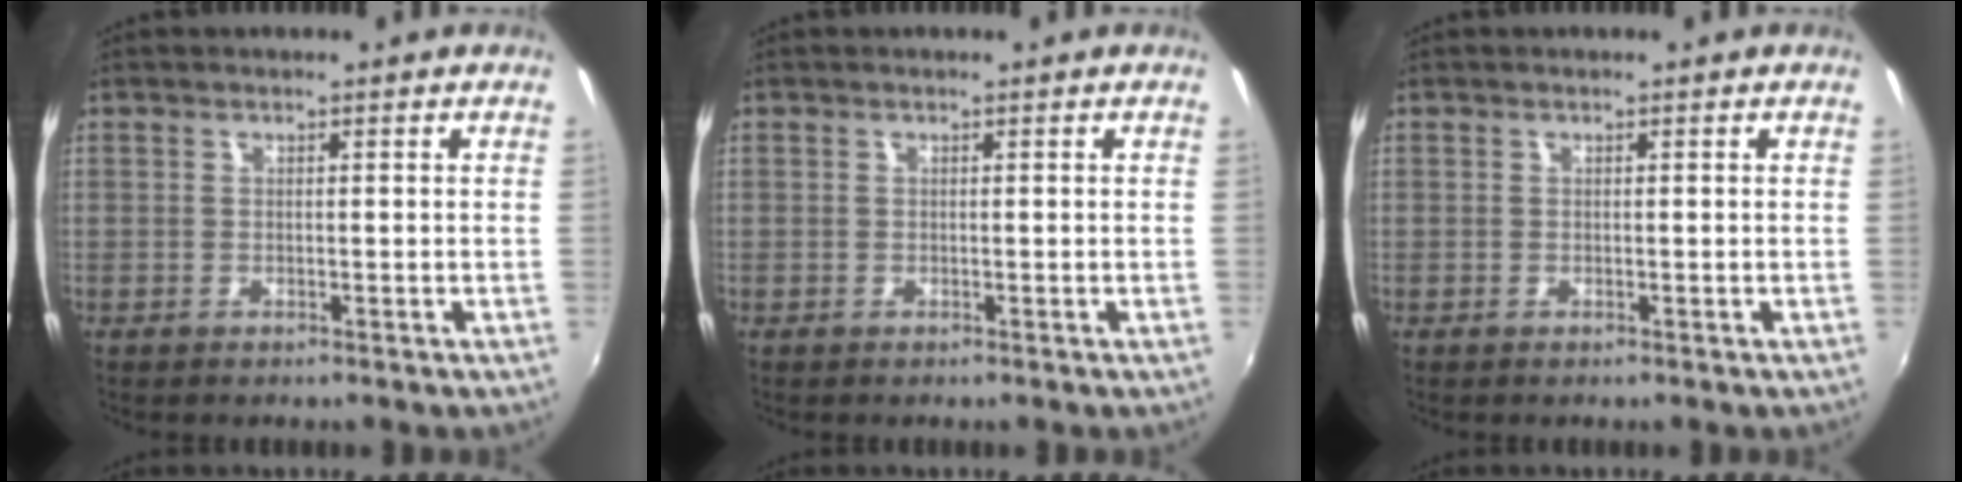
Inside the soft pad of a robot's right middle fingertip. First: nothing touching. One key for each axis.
{"total": 0.0}
{"total": 0.0}